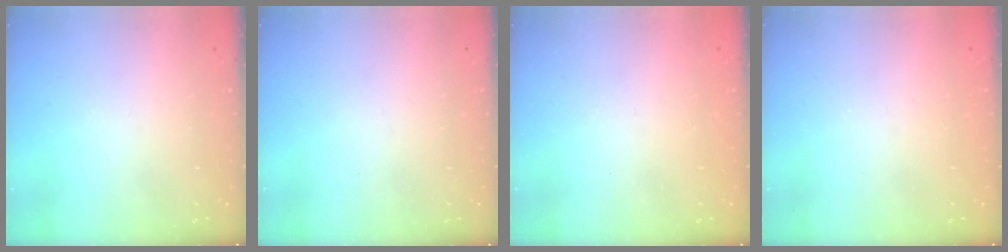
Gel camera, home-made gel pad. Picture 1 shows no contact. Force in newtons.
{"total": 0.0}
{"total": 1.5, "press": 1.3, "slide": 0.9}
{"total": 1.2, "press": 1.0, "slide": 0.6}